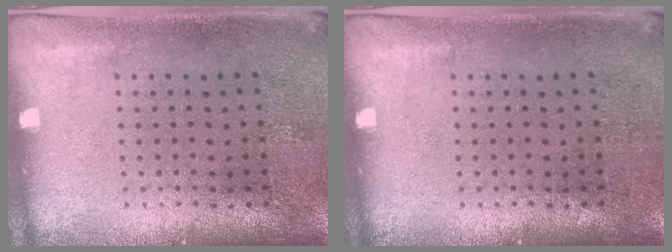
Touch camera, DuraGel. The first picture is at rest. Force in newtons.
{"total": 0.0}